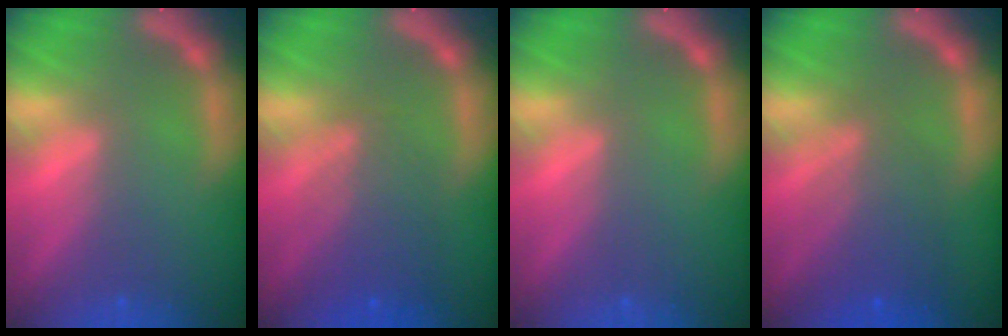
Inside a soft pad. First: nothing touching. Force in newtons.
{"total": 5.1}
{"total": 0.0}
{"total": 5.5}